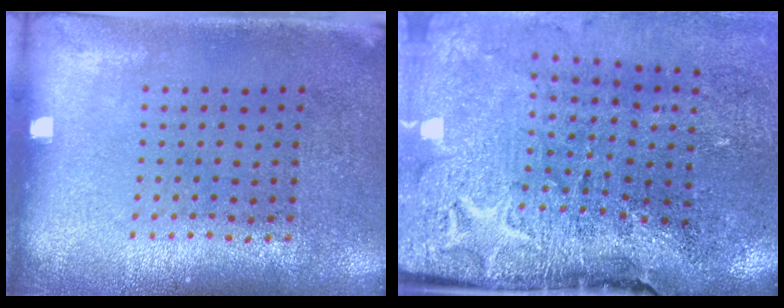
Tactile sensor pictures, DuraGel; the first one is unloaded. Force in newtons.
{"total": 3.7, "press": 3.3, "slide": 1.7}